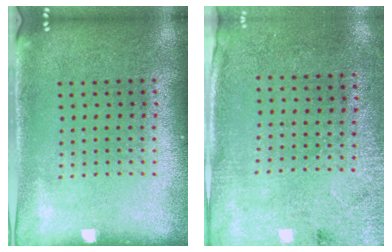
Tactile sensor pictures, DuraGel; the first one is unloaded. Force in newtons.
{"total": 2.7, "press": 2.2, "slide": 1.5}